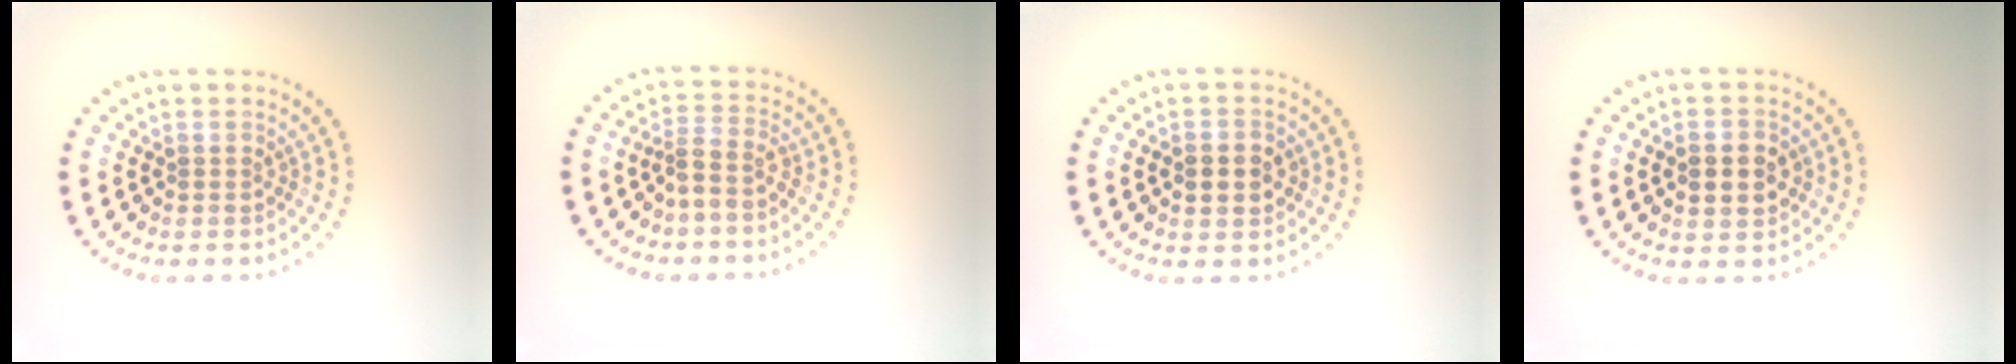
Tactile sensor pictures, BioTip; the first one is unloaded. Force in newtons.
{"total": 2.2, "press": 1.6, "slide": 1.5}
{"total": 2.4, "press": 2.4, "slide": 0.3}
{"total": 3.6, "press": 3.6, "slide": 0.2}